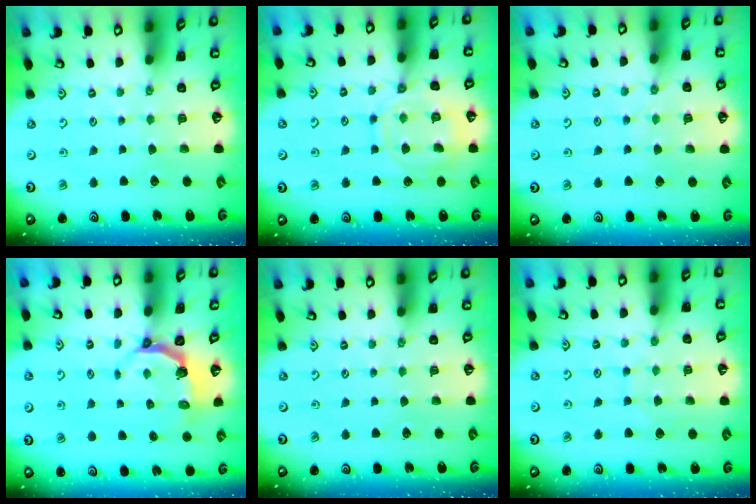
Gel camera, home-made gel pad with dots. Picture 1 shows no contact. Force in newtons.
{"total": 11.8, "press": 11.8, "slide": 1.1}
{"total": 4.0, "press": 4.0, "slide": 0.2}
{"total": 4.4, "press": 2.9, "slide": 3.3}
{"total": 0.0}
{"total": 5.8, "press": 5.8, "slide": 0.5}